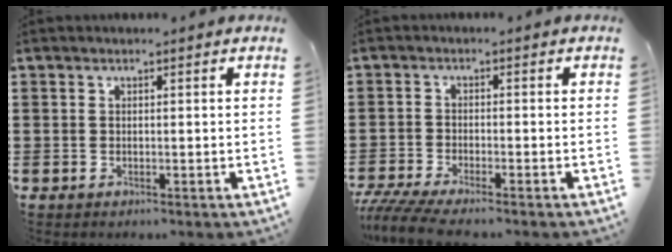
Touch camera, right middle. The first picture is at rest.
{"total": 3.7, "force": [-3.4, 0.1, 1.6], "torque": [-0.048, -0.017, -0.072]}